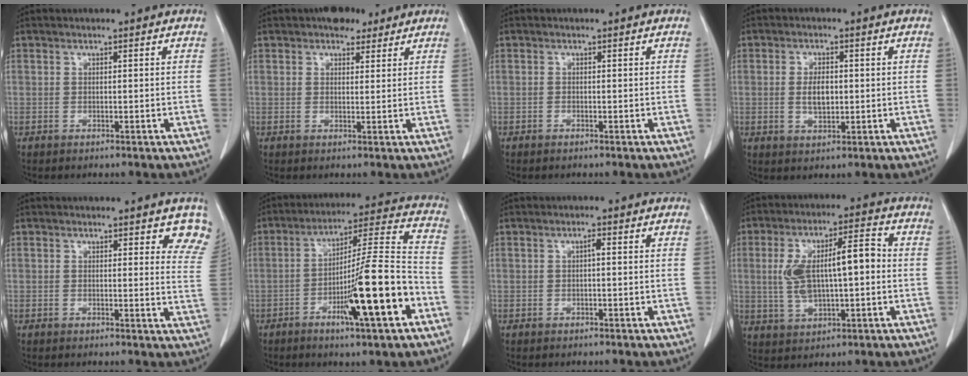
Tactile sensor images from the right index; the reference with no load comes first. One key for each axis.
{"total": 3.6, "fx": 2.7, "fy": 2.0, "fz": 1.4, "tx": -0.019, "ty": 0.010, "tz": 0.040}
{"total": 0.0}
{"total": 3.8, "fx": -0.1, "fy": 1.9, "fz": 3.3, "tx": -0.064, "ty": 0.000, "tz": 0.004}
{"total": 6.5, "fx": 5.7, "fy": 1.9, "fz": 2.6, "tx": -0.011, "ty": -0.020, "tz": 0.044}
{"total": 16.2, "fx": -6.3, "fy": 0.4, "fz": 14.9, "tx": -0.240, "ty": -0.005, "tz": -0.101}
{"total": 0.8, "fx": 0.0, "fy": 0.1, "fz": 0.8, "tx": -0.013, "ty": 0.002, "tz": 0.001}
{"total": 11.4, "fx": 0.4, "fy": 3.8, "fz": 10.7, "tx": -0.207, "ty": 0.030, "tz": 0.014}